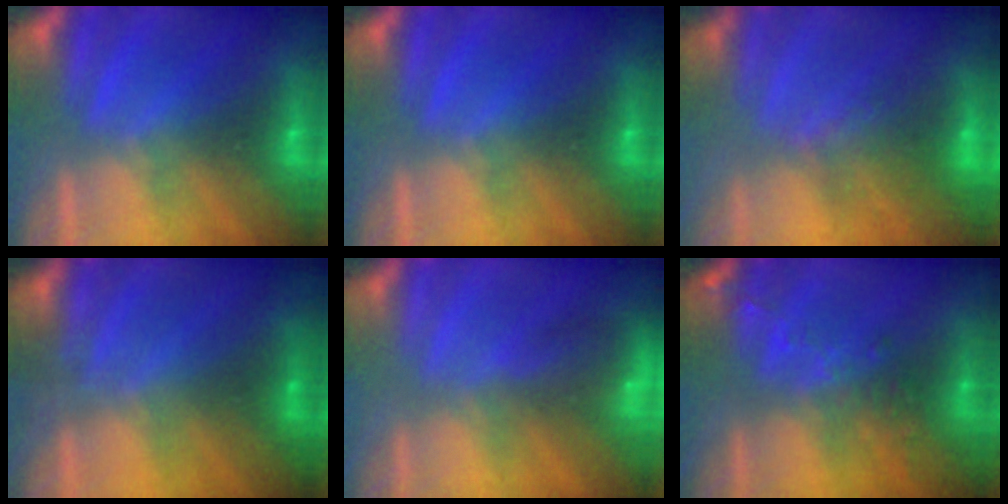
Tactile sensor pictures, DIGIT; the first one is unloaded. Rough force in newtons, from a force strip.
{"total": 0.0}
{"total": 6.9}
{"total": 1.2}
{"total": 8.6}
{"total": 2.7}